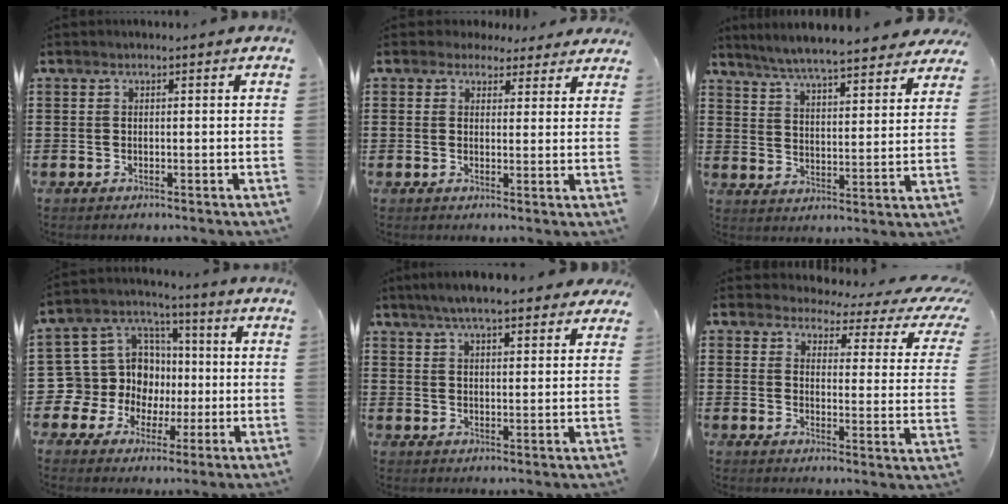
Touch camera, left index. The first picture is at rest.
{"total": 3.0, "force": [2.4, 1.6, 0.6], "torque": [-0.022, 0.002, 0.045]}
{"total": 6.4, "force": [6.1, -0.2, 2.0], "torque": [-0.065, -0.036, 0.107]}
{"total": 11.3, "force": [-0.1, 10.9, 2.9], "torque": [-0.122, -0.013, 0.003]}
{"total": 6.2, "force": [5.3, 1.1, 3.1], "torque": [-0.075, -0.004, 0.097]}
{"total": 3.5, "force": [2.7, 1.1, 1.9], "torque": [-0.047, -0.020, 0.039]}